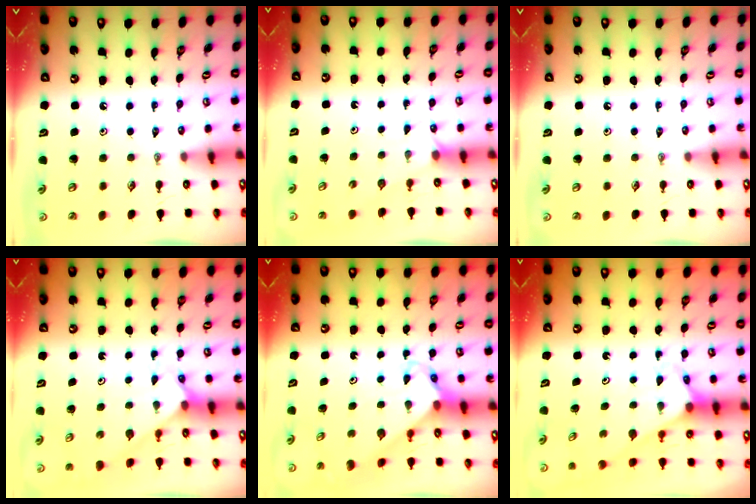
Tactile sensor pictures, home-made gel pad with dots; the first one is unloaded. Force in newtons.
{"total": 2.5, "press": 2.4, "slide": 0.4}
{"total": 0.0}
{"total": 2.2, "press": 2.2, "slide": 0.2}
{"total": 2.9, "press": 2.9, "slide": 0.3}
{"total": 2.9, "press": 2.9, "slide": 0.2}